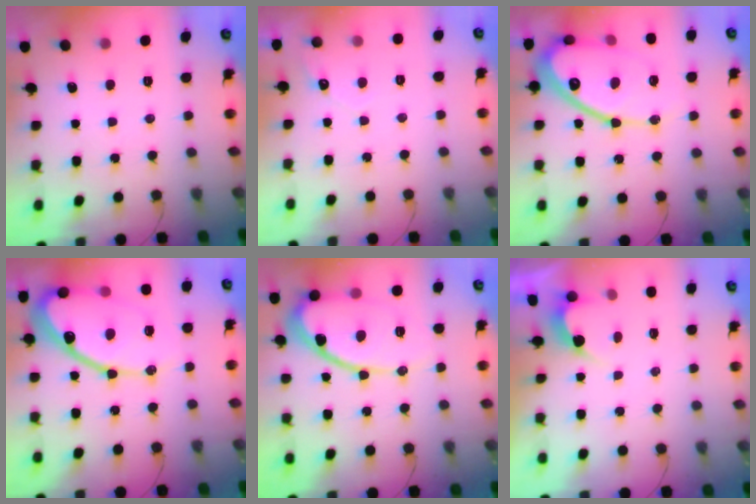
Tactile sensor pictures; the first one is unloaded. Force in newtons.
{"total": 2.7, "press": 2.7, "slide": 0.2}
{"total": 18.6, "press": 18.5, "slide": 1.7}
{"total": 20.2, "press": 20.1, "slide": 1.8}
{"total": 12.9, "press": 12.8, "slide": 1.5}
{"total": 2.7, "press": 2.7, "slide": 0.2}